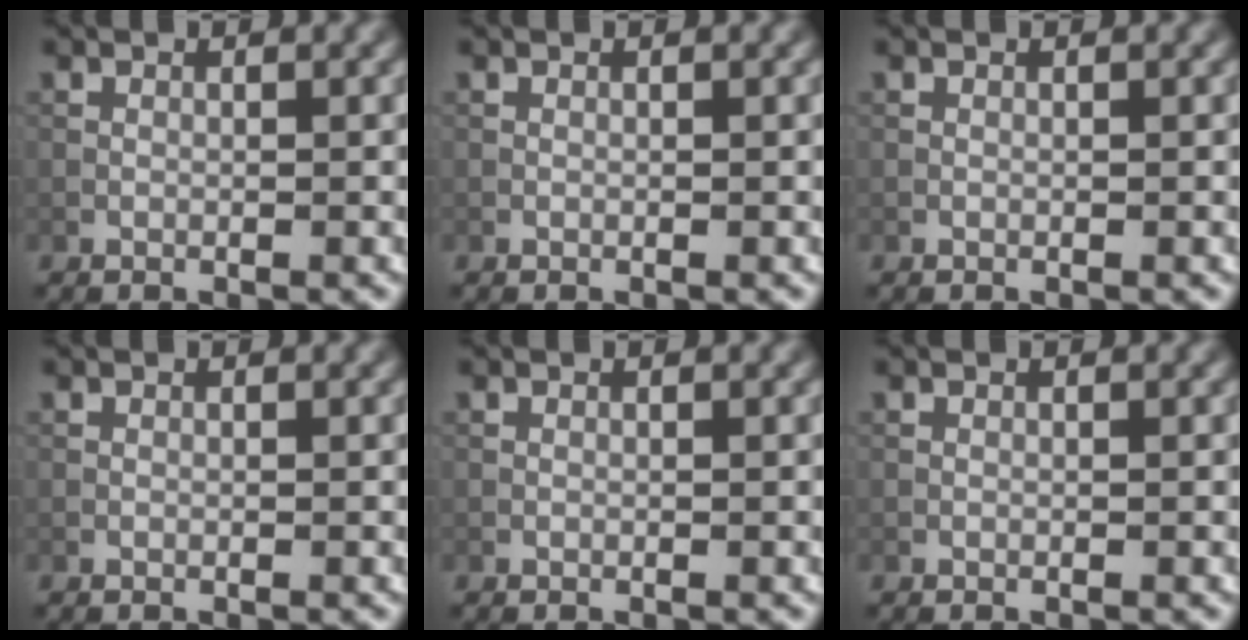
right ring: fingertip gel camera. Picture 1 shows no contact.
{"total": 0.0}
{"total": 0.0}
{"total": 0.0}
{"total": 0.0}
{"total": 0.0}